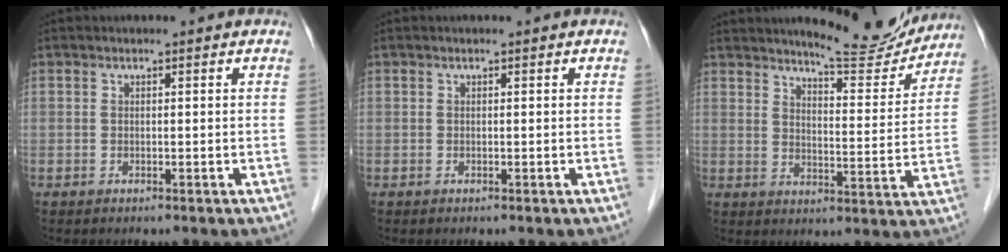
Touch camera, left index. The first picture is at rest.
{"total": 0.0}
{"total": 12.6, "force": [11.9, 1.6, 3.9], "torque": [-0.050, -0.028, 0.152]}